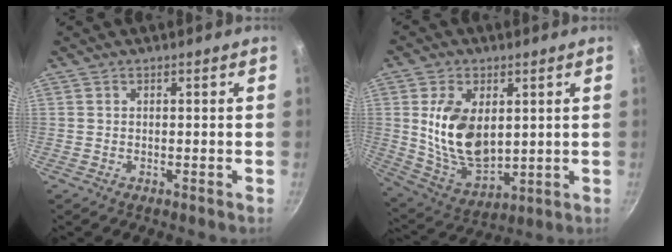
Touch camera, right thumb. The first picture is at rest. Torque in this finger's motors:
{"motor_torque": [1.92, 2.01, 1.32, -0.10, 0.17]}